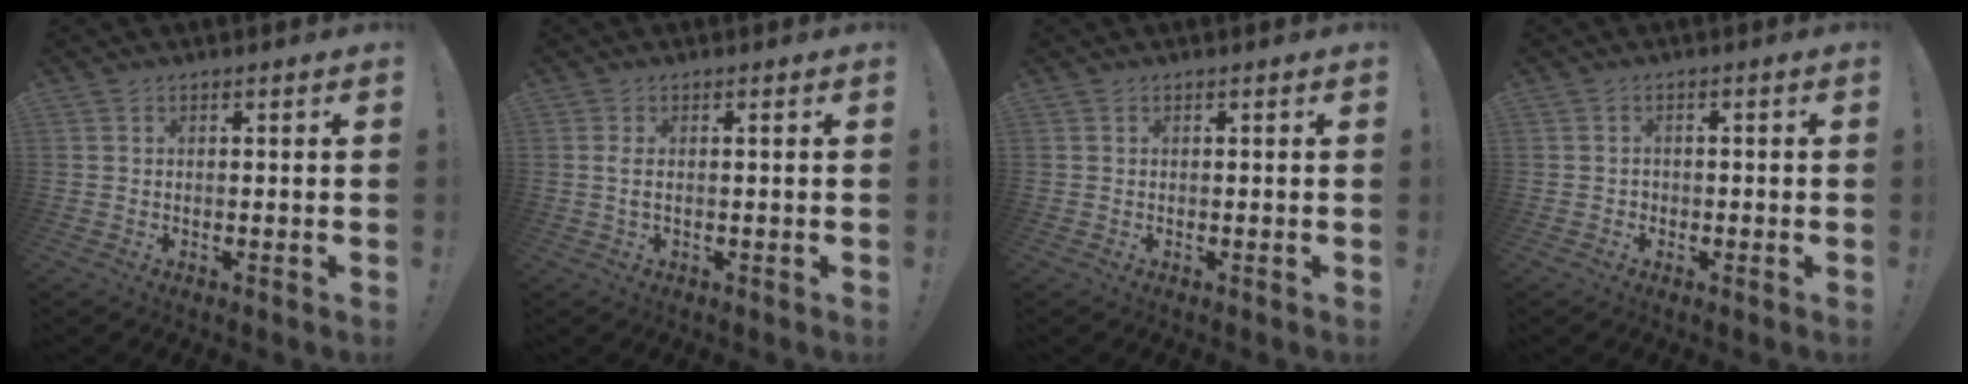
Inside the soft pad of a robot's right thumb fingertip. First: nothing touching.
{"total": 2.0, "force": [0.3, 0.0, 2.0], "torque": [-0.043, 0.003, 0.006]}
{"total": 0.0}
{"total": 1.5, "force": [-0.9, 1.1, 0.4], "torque": [-0.012, 0.008, -0.016]}